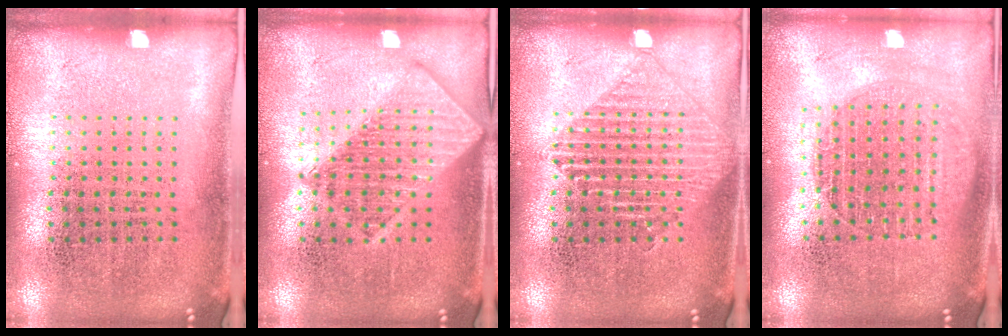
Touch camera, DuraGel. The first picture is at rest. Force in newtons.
{"total": 2.9, "press": 2.9, "slide": 0.4}
{"total": 2.2, "press": 2.1, "slide": 0.4}
{"total": 1.6, "press": 1.4, "slide": 0.7}